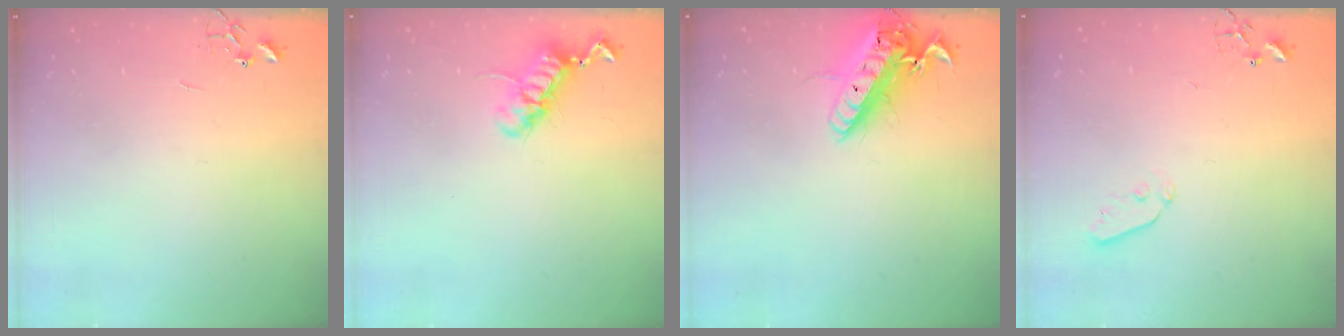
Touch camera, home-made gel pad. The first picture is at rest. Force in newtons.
{"total": 11.8, "press": 11.8, "slide": 1.2}
{"total": 18.2, "press": 18.0, "slide": 3.0}
{"total": 4.4, "press": 4.3, "slide": 0.8}